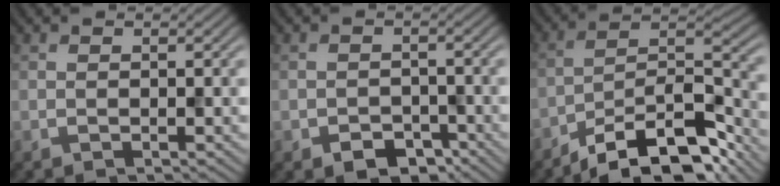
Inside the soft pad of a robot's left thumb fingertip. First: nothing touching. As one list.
[{"total": 3.4, "force": [-2.2, 2.1, 1.5], "torque": [-0.026, -0.007, -0.039]}, {"total": 13.7, "force": [-10.6, 4.0, 7.7], "torque": [-0.141, 0.002, -0.185]}]